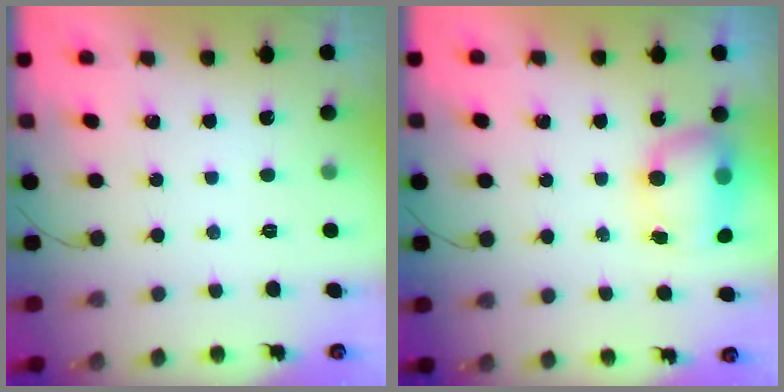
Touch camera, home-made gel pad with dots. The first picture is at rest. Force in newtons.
{"total": 11.1, "press": 8.8, "slide": 6.8}